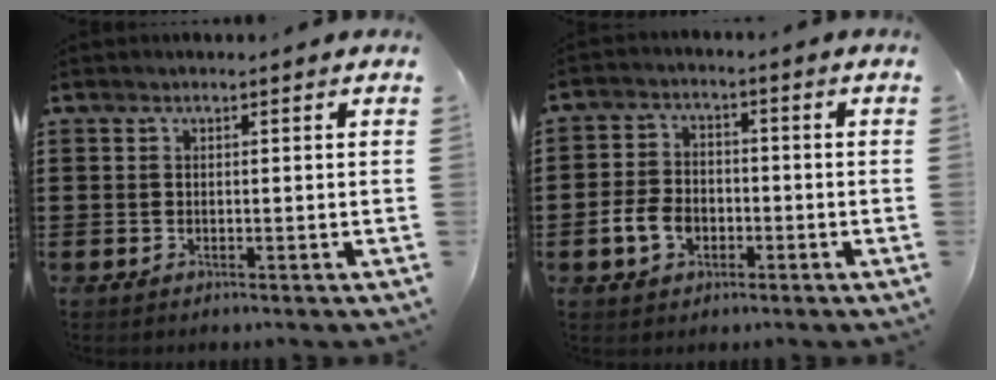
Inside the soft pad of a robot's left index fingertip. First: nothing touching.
{"total": 5.3, "force": [-2.0, 3.8, 3.2], "torque": [-0.079, 0.003, -0.041]}